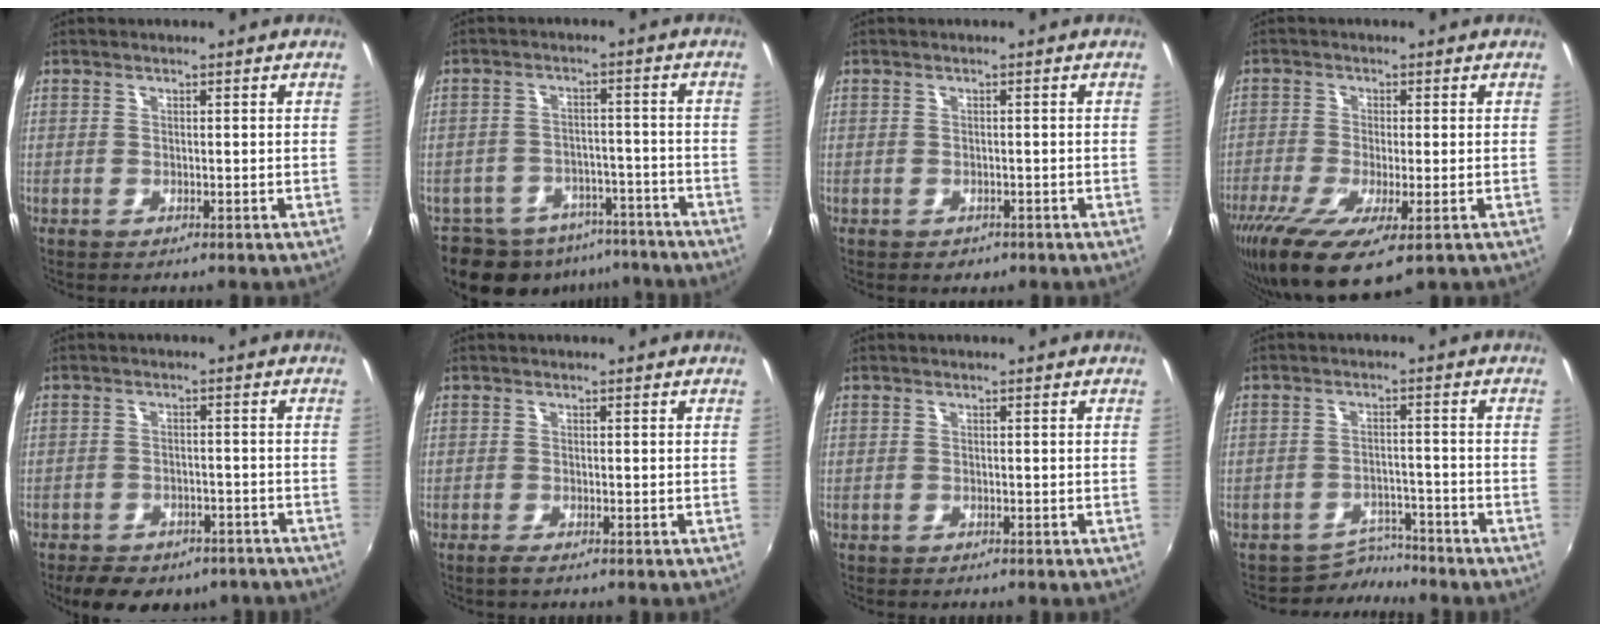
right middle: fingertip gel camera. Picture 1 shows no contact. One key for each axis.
{"total": 14.3, "fx": -11.1, "fy": 7.7, "fz": 4.8, "tx": -0.117, "ty": 0.004, "tz": -0.146}
{"total": 1.8, "fx": -1.0, "fy": 1.4, "fz": 0.6, "tx": -0.014, "ty": -0.005, "tz": -0.012}
{"total": 12.0, "fx": -6.5, "fy": 3.1, "fz": 9.5, "tx": -0.202, "ty": -0.049, "tz": -0.116}
{"total": 12.9, "fx": -9.6, "fy": 6.4, "fz": 5.7, "tx": -0.127, "ty": -0.007, "tz": -0.122}
{"total": 1.2, "fx": -0.8, "fy": 0.1, "fz": 0.8, "tx": -0.017, "ty": -0.003, "tz": -0.017}
{"total": 0.5, "fx": -0.4, "fy": 0.3, "fz": 0.0, "tx": -0.003, "ty": -0.001, "tz": -0.007}
{"total": 4.4, "fx": -4.2, "fy": 0.9, "fz": -1.1, "tx": 0.016, "ty": 0.013, "tz": -0.067}